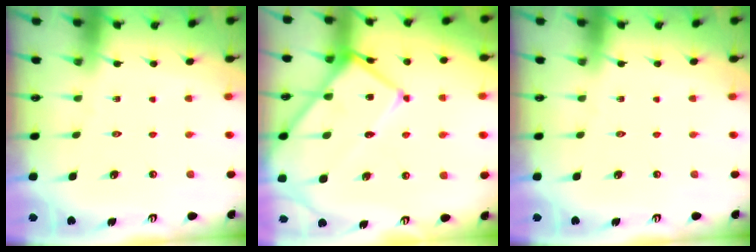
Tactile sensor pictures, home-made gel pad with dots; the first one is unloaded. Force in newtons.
{"total": 18.2, "press": 18.1, "slide": 1.9}
{"total": 0.0}